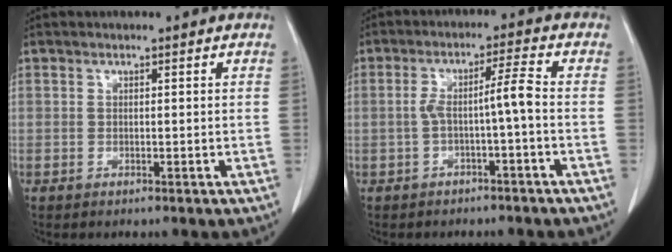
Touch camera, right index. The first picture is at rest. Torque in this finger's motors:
{"motor_torque": [0.55, -0.22, 0.21, 0.09]}